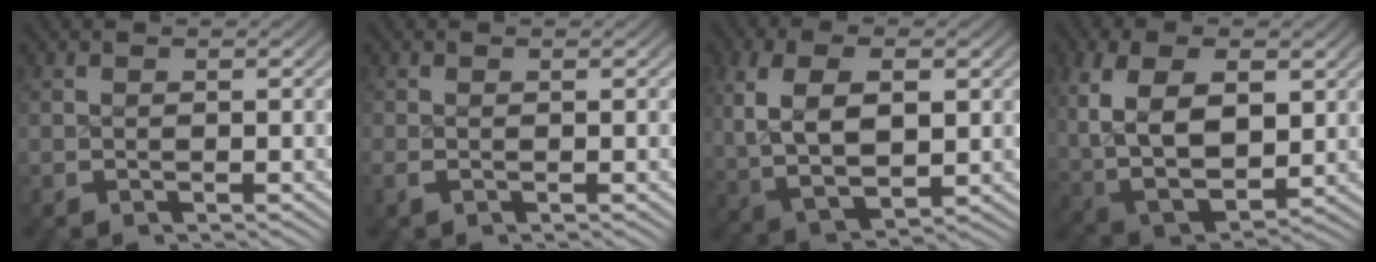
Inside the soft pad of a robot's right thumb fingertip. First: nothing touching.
{"total": 0.6, "force": [-0.3, 0.3, 0.4], "torque": [-0.015, -0.003, -0.004]}
{"total": 8.8, "force": [0.3, 5.7, 6.7], "torque": [-0.155, -0.021, 0.024]}
{"total": 11.1, "force": [-0.3, 7.8, 8.0], "torque": [-0.194, -0.042, 0.017]}